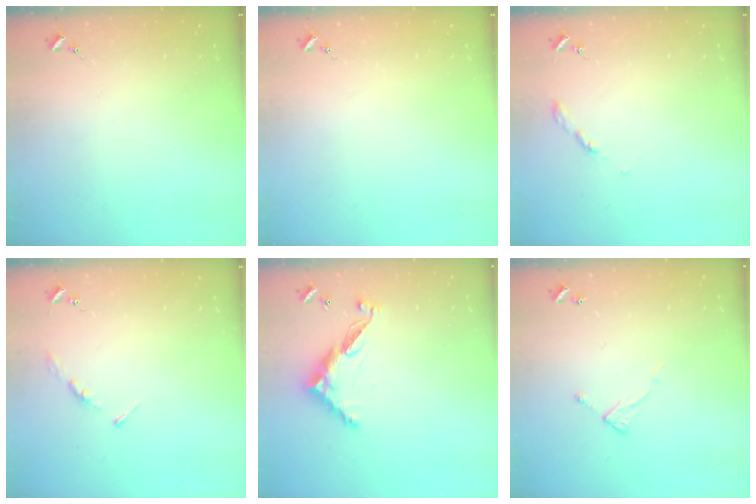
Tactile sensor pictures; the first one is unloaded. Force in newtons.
{"total": 0.0}
{"total": 2.7, "press": 2.6, "slide": 0.3}
{"total": 3.5, "press": 3.5, "slide": 0.4}
{"total": 11.7, "press": 11.7, "slide": 0.3}
{"total": 6.2, "press": 6.2, "slide": 0.4}